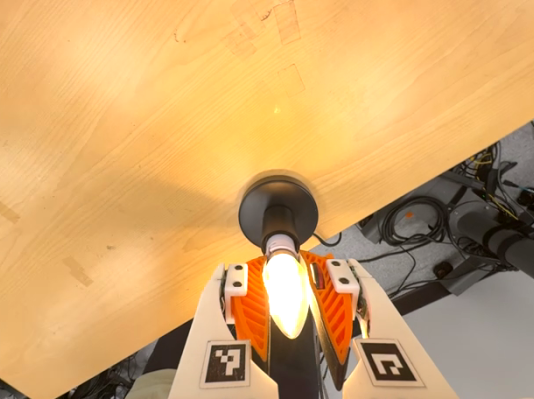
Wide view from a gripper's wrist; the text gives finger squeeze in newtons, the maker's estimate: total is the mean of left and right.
{"total": 24.5, "left": 21.9, "right": 27.2}